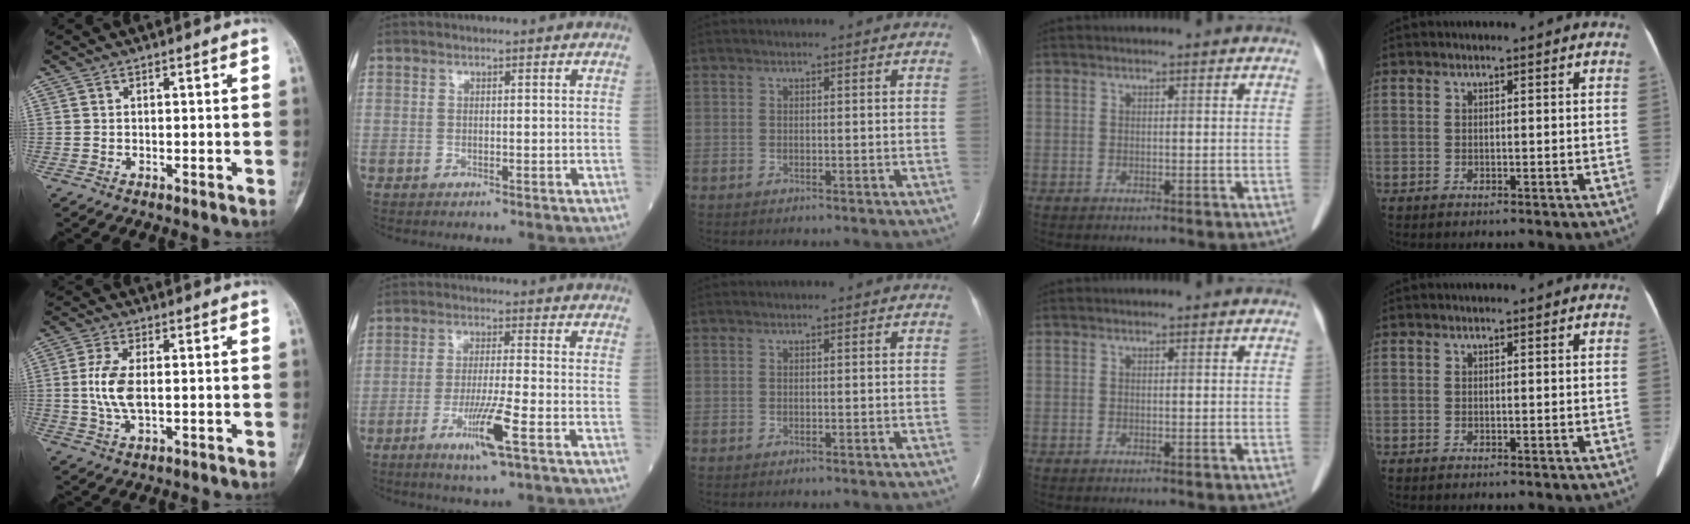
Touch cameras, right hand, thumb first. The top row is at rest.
{"thumb": {"total": 7.0, "force": [0.1, 3.3, 6.2], "torque": [-0.135, -0.001, 0.000]}, "index": {"total": 8.2, "force": [-3.8, -0.3, 7.3], "torque": [-0.138, -0.018, -0.069]}}